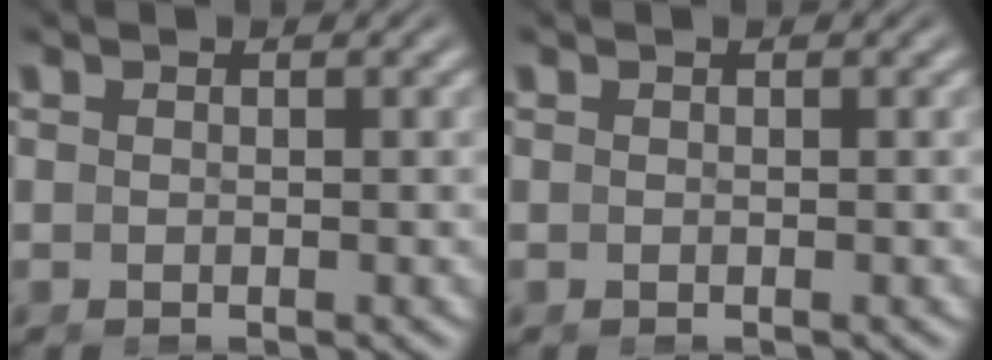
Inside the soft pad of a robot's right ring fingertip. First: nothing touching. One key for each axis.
{"total": 0.0}